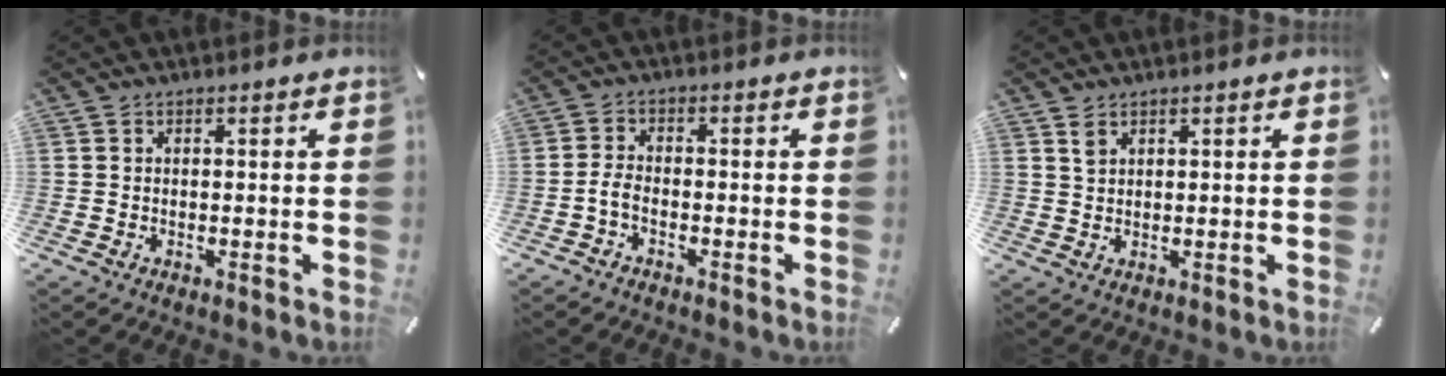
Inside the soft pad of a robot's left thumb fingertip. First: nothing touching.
{"total": 2.8, "force": [-1.6, 1.3, 1.9], "torque": [-0.048, 0.004, -0.033]}
{"total": 2.1, "force": [1.5, 1.1, 1.0], "torque": [-0.021, -0.002, 0.028]}